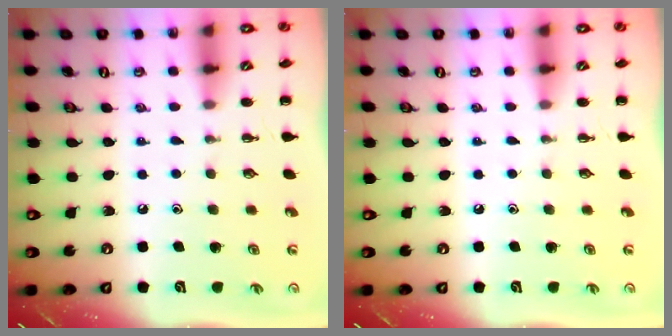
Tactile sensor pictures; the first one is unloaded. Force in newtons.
{"total": 0.0}